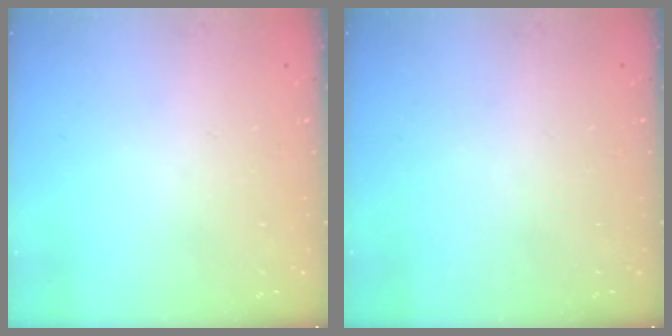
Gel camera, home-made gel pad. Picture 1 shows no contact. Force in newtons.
{"total": 0.0}